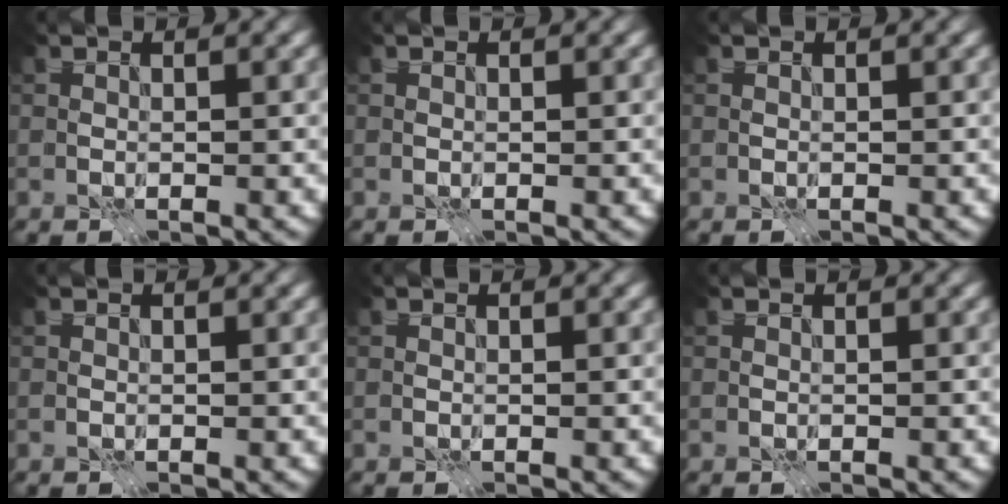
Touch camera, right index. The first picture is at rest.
{"total": 0.0}
{"total": 0.0}
{"total": 0.0}
{"total": 0.0}
{"total": 0.0}